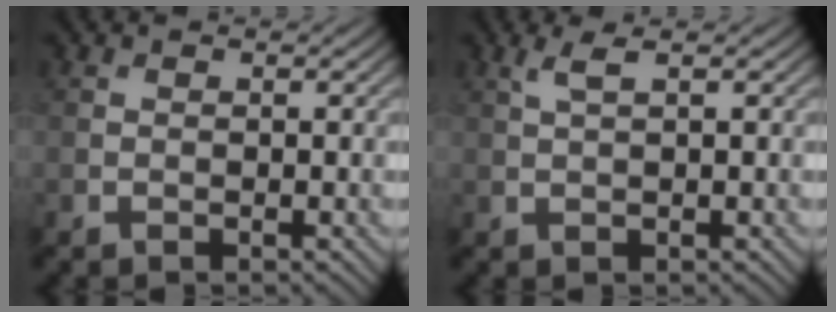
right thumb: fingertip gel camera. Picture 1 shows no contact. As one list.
[{"total": 1.6, "force": [0.8, 0.2, 1.4], "torque": [-0.035, 0.006, 0.018]}]